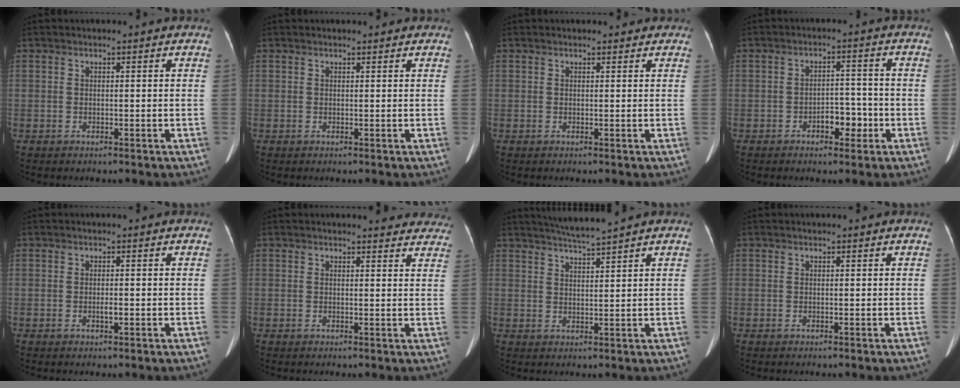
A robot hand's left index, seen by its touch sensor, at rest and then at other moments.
{"total": 1.9, "force": [1.7, 0.6, 0.7], "torque": [-0.009, 0.019, 0.016]}
{"total": 1.6, "force": [1.4, 0.8, 0.3], "torque": [0.000, 0.011, 0.011]}
{"total": 4.1, "force": [-2.0, 2.2, 2.9], "torque": [-0.038, 0.011, -0.028]}
{"total": 0.9, "force": [-0.3, 0.2, 0.9], "torque": [-0.018, 0.000, -0.004]}
{"total": 8.9, "force": [8.5, 2.2, 1.5], "torque": [0.015, -0.016, 0.062]}
{"total": 4.6, "force": [4.2, -1.4, 1.5], "torque": [-0.028, 0.002, 0.077]}
{"total": 0.0}